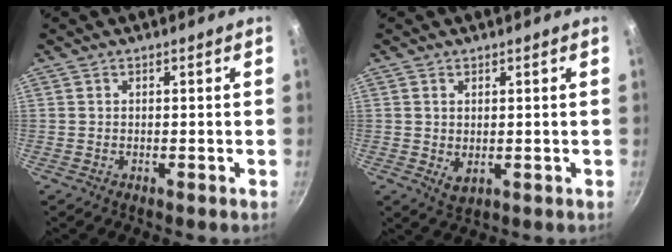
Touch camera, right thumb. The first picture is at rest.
{"total": 3.0, "force": [0.6, 1.9, 2.2], "torque": [-0.036, -0.011, 0.016]}